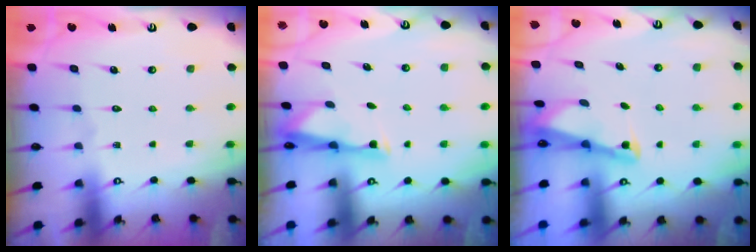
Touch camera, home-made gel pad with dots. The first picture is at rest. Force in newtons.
{"total": 3.1, "press": 3.0, "slide": 0.6}
{"total": 2.2, "press": 2.2, "slide": 0.3}